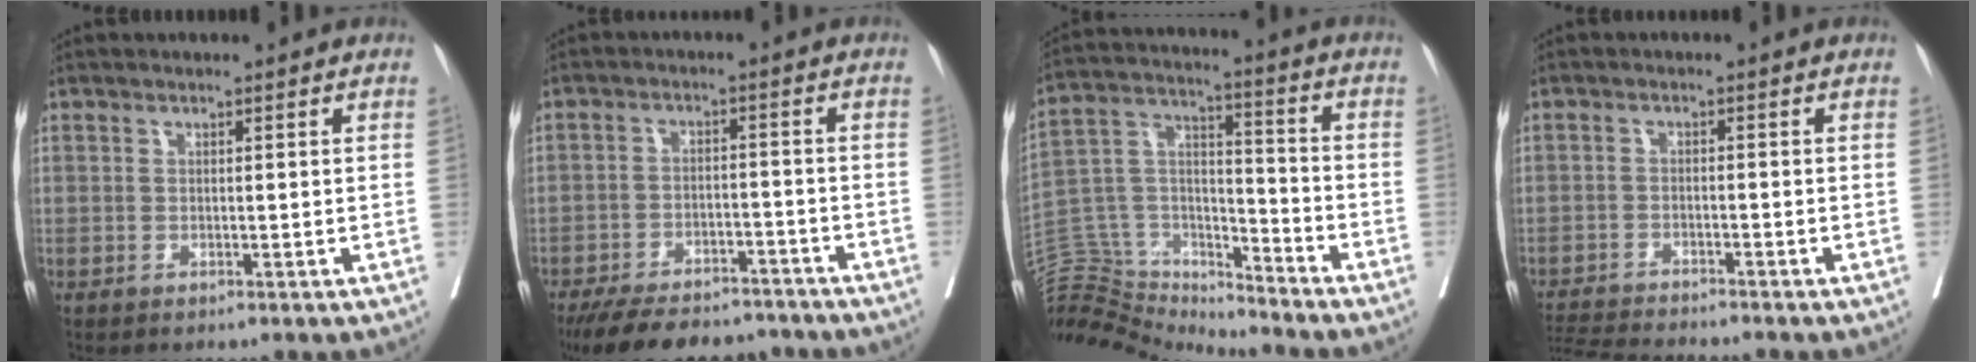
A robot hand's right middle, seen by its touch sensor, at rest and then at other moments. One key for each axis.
{"total": 15.3, "fx": -13.2, "fy": 5.3, "fz": 5.8, "tx": -0.113, "ty": -0.006, "tz": -0.187}
{"total": 14.6, "fx": -14.2, "fy": 3.0, "fz": 0.6, "tx": -0.018, "ty": 0.074, "tz": -0.253}
{"total": 7.6, "fx": -7.2, "fy": -0.7, "fz": 2.0, "tx": -0.037, "ty": -0.015, "tz": -0.123}